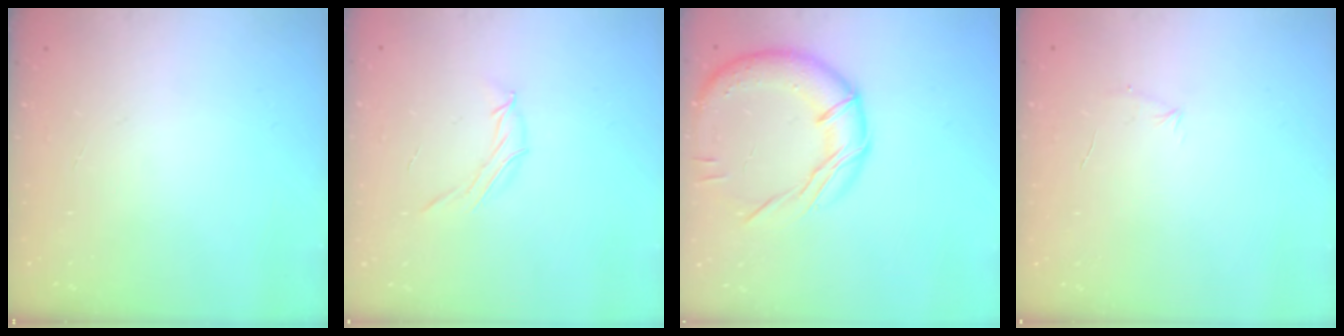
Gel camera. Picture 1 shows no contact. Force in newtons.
{"total": 6.6, "press": 6.6, "slide": 0.9}
{"total": 17.0, "press": 16.9, "slide": 1.0}
{"total": 4.1, "press": 3.9, "slide": 1.0}